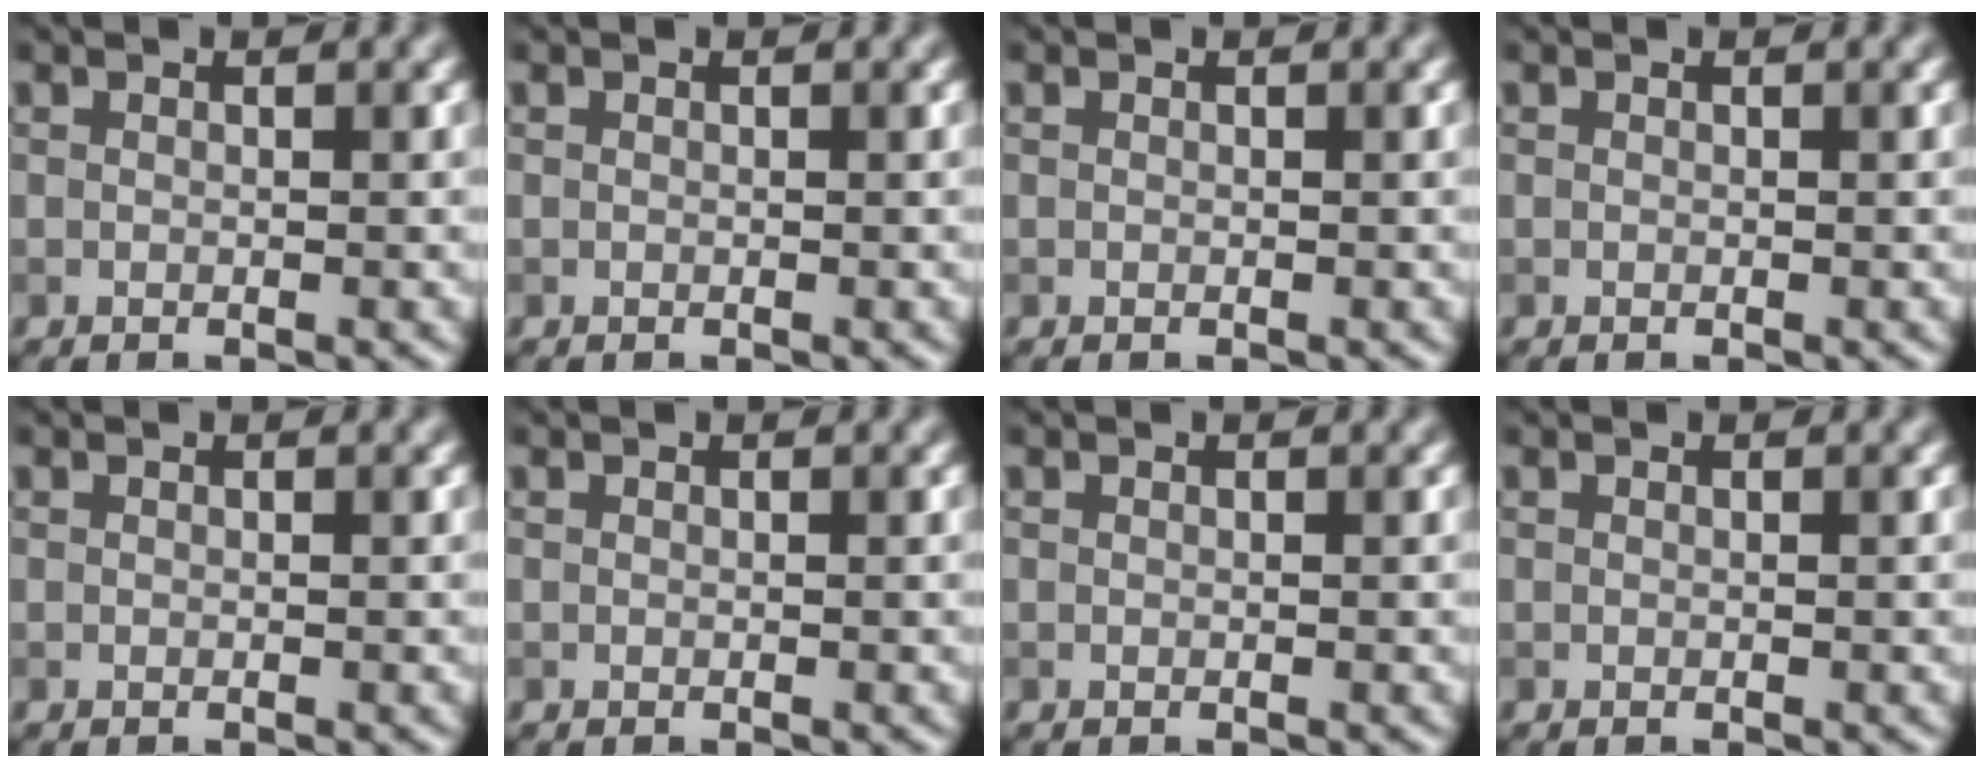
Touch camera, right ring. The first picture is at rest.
{"total": 0.0}
{"total": 0.0}
{"total": 0.0}
{"total": 0.0}
{"total": 0.0}
{"total": 0.0}
{"total": 0.0}